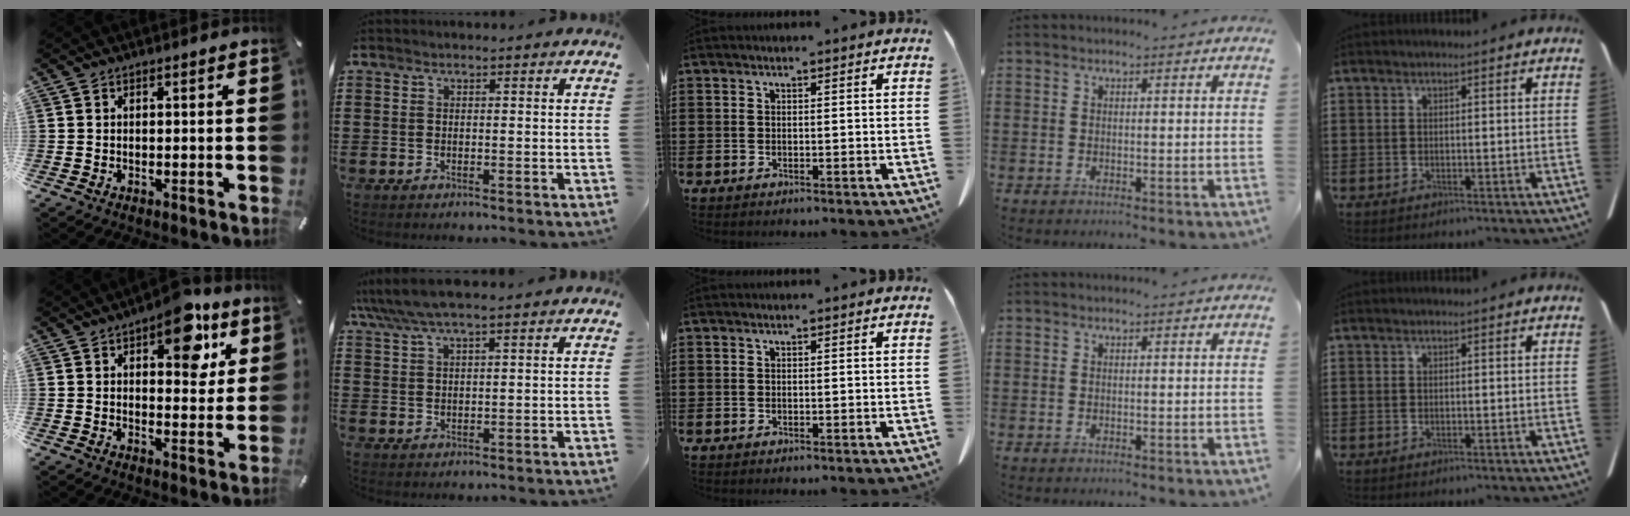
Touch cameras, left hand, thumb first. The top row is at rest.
{"thumb": {"total": 13.2, "force": [6.7, 6.9, 9.1], "torque": [-0.098, -0.033, 0.107]}, "index": {"total": 4.0, "force": [3.1, 0.5, 2.4], "torque": [-0.055, -0.001, 0.057]}}